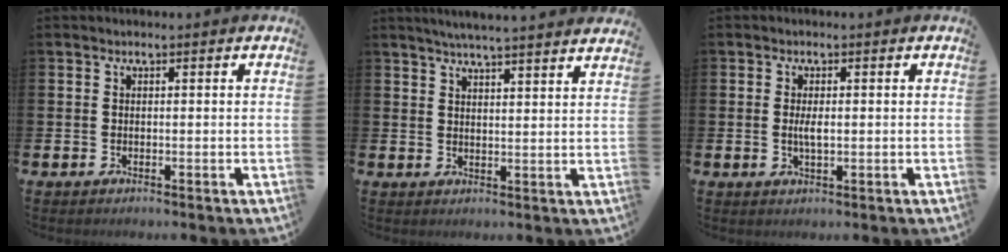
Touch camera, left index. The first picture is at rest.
{"total": 4.7, "force": [4.6, -0.8, 0.8], "torque": [-0.023, -0.024, 0.081]}
{"total": 2.2, "force": [0.1, 0.8, 2.1], "torque": [-0.033, -0.001, -0.002]}